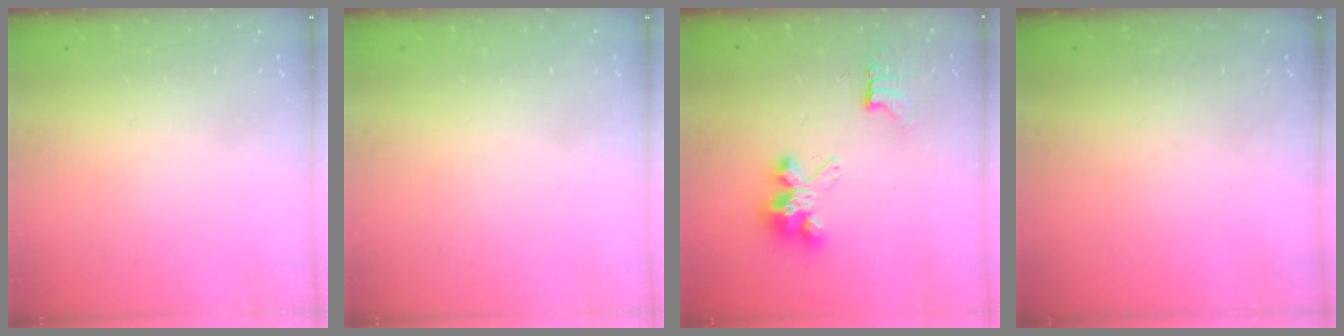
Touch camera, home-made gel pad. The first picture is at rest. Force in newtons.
{"total": 0.0}
{"total": 7.9, "press": 7.9, "slide": 0.6}
{"total": 0.0}